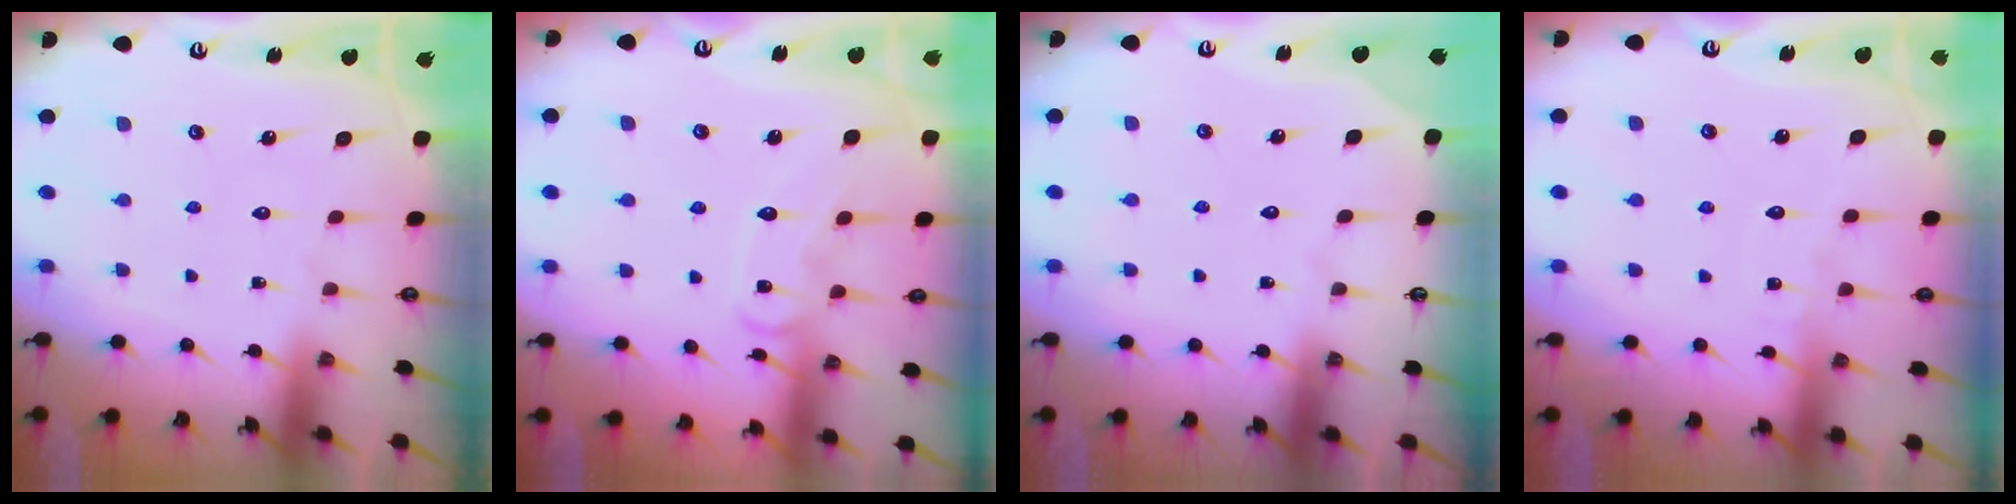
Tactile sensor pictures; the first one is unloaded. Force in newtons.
{"total": 9.6, "press": 9.6, "slide": 0.7}
{"total": 0.0}
{"total": 2.7, "press": 2.7, "slide": 0.3}